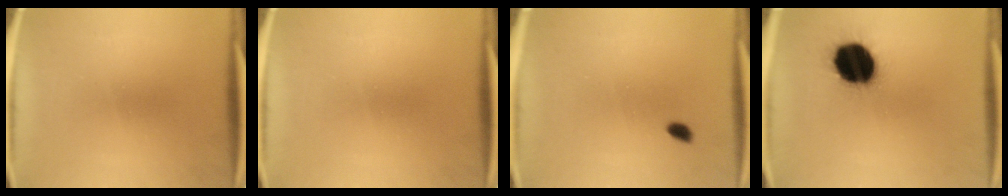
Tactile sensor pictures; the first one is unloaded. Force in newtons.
{"total": 0.0}
{"total": 1.4}
{"total": 18.5}